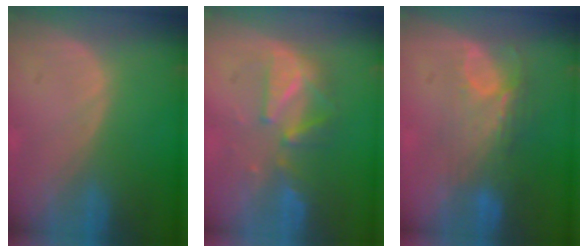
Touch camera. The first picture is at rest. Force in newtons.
{"total": 6.2, "press": 6.2, "slide": 0.6}
{"total": 7.5, "press": 6.5, "slide": 3.7}